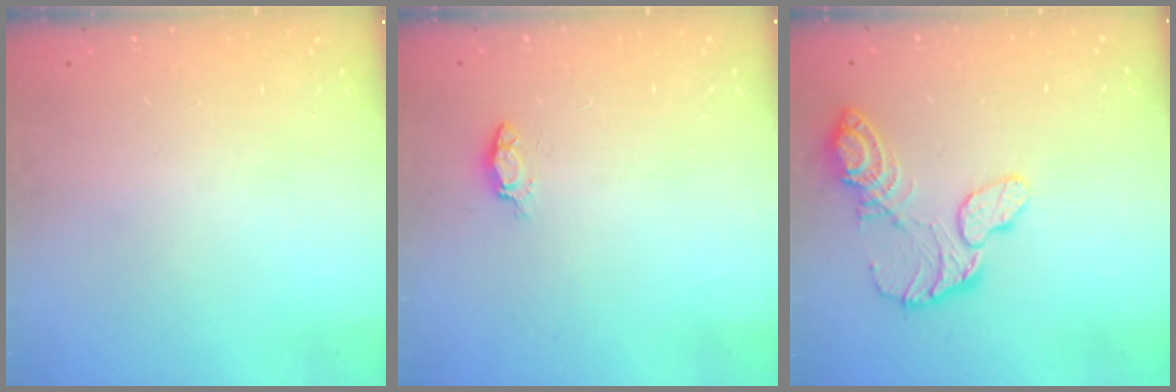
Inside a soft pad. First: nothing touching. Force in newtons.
{"total": 3.9, "press": 3.9, "slide": 0.5}
{"total": 12.0, "press": 11.9, "slide": 1.2}